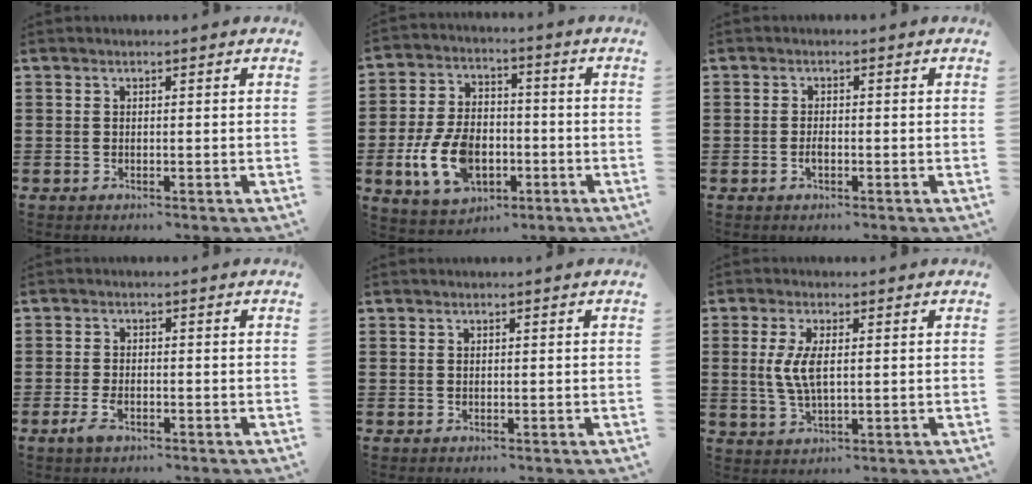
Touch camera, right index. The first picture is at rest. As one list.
[{"total": 10.2, "force": [-2.9, 6.5, 7.2], "torque": [-0.172, 0.002, -0.052]}, {"total": 1.2, "force": [-0.4, 0.5, 1.0], "torque": [-0.021, -0.005, -0.006]}, {"total": 2.8, "force": [-1.4, 1.1, 2.1], "torque": [-0.054, -0.010, -0.028]}, {"total": 0.0}, {"total": 5.4, "force": [0.6, 2.1, 4.9], "torque": [-0.120, -0.002, 0.003]}]